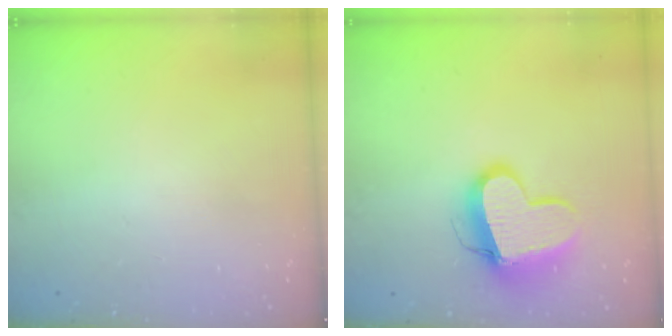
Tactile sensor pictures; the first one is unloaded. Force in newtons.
{"total": 13.3, "press": 13.2, "slide": 1.3}